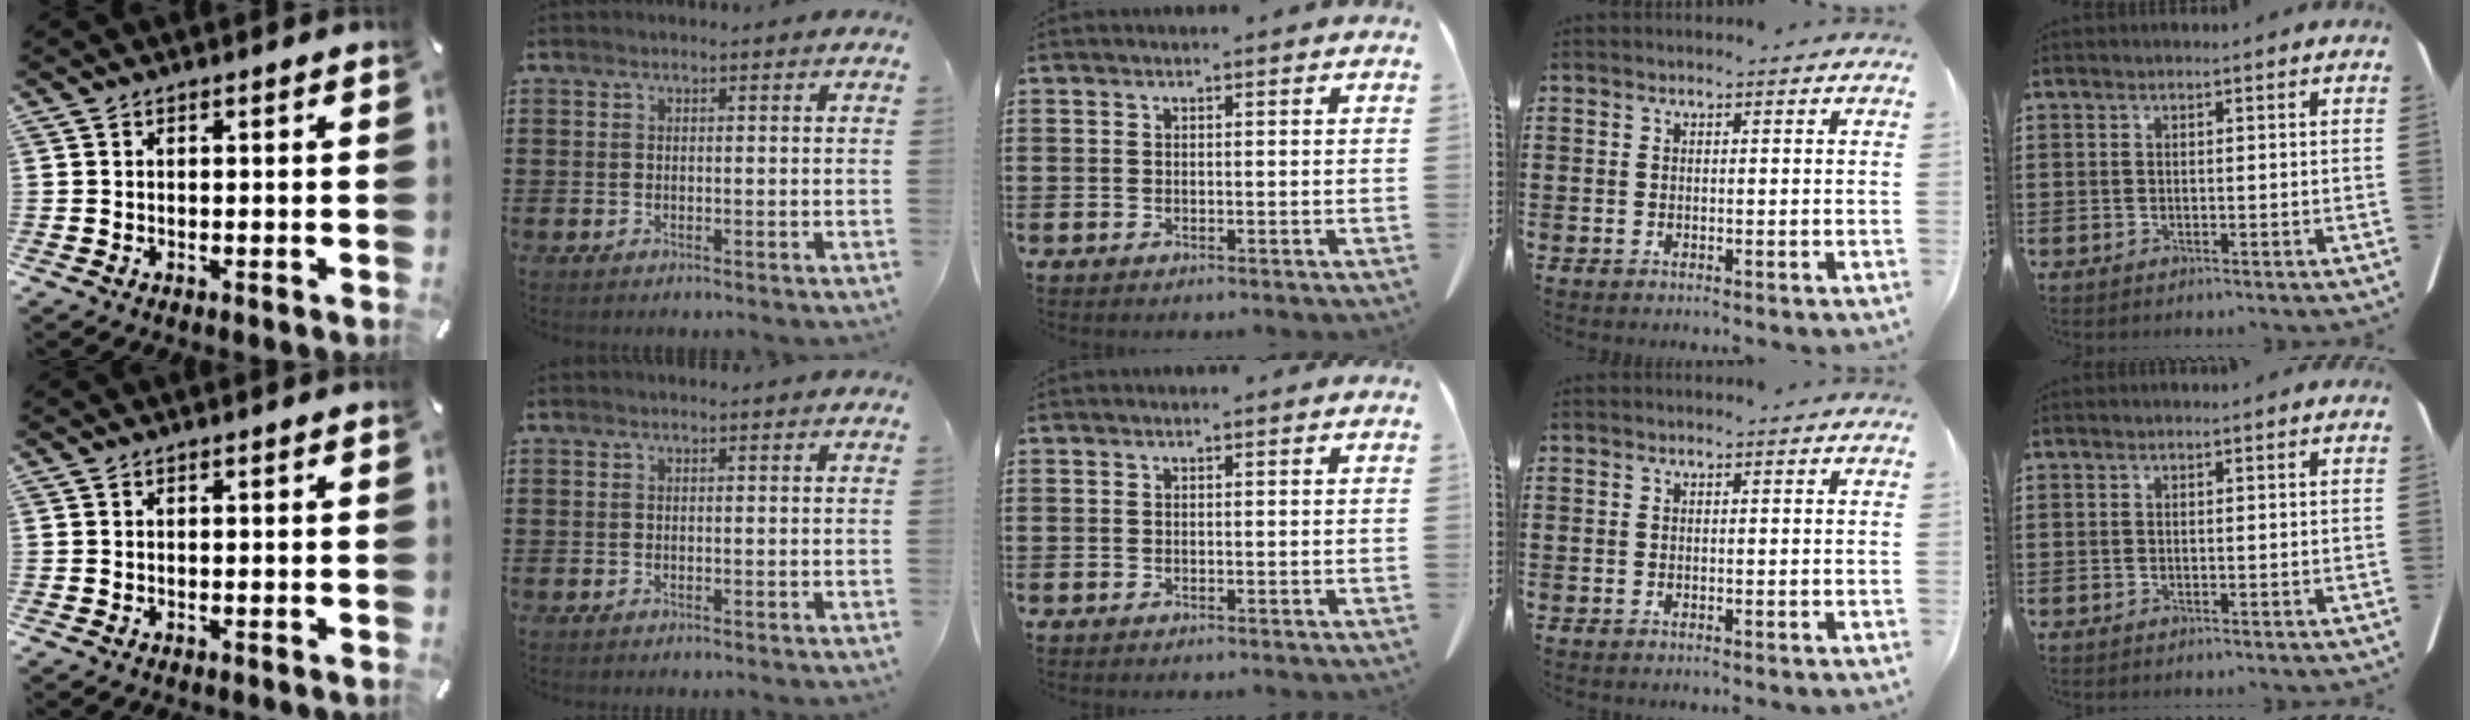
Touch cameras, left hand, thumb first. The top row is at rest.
{}